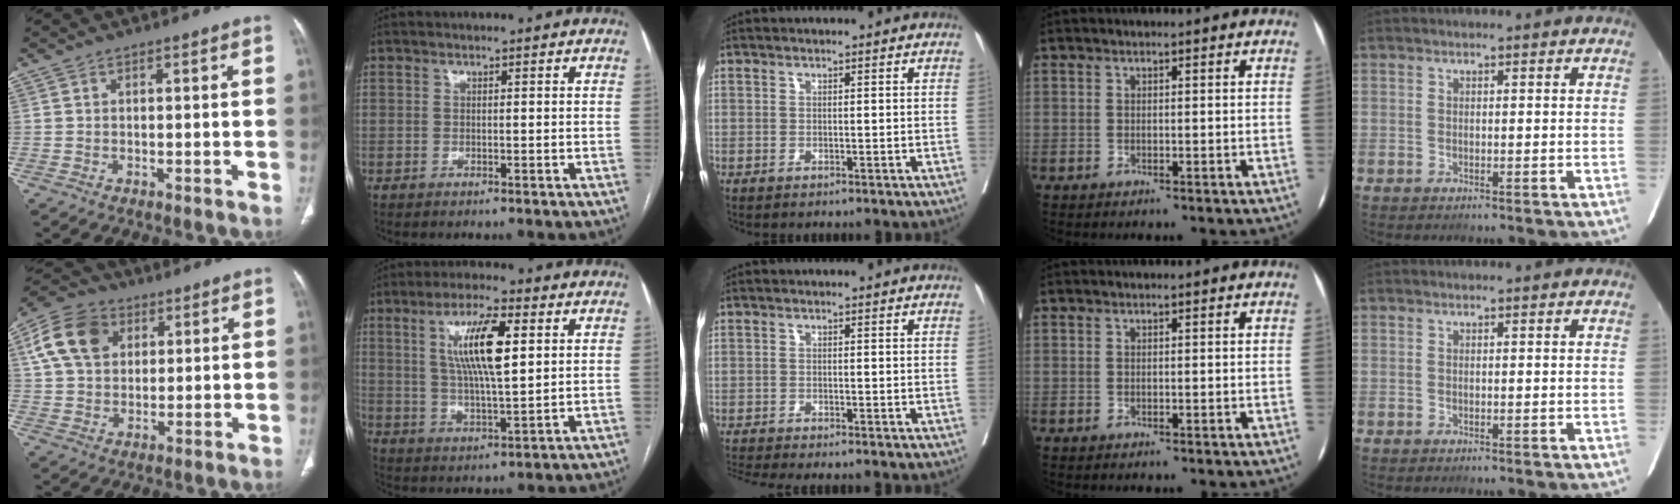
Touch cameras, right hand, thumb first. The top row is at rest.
{"thumb": {"total": 12.1, "force": [4.3, 9.0, 6.8], "torque": [-0.111, 0.002, 0.073]}, "index": {"total": 11.1, "force": [3.2, 2.0, 10.4], "torque": [-0.193, 0.006, 0.058]}, "middle": {"total": 3.8, "force": [-3.6, -0.6, 1.1], "torque": [-0.017, -0.010, -0.060]}}